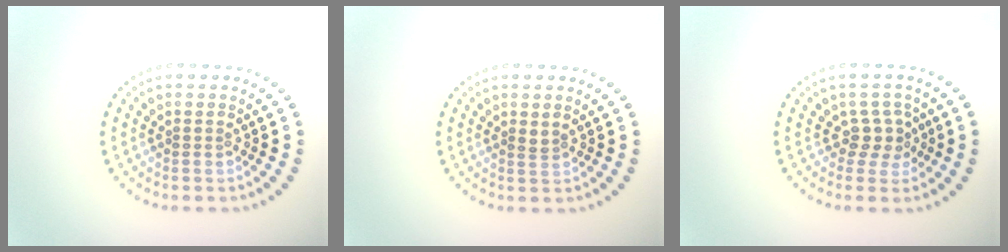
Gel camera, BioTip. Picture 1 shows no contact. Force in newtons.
{"total": 0.8, "press": 0.6, "slide": 0.6}
{"total": 2.0, "press": 1.6, "slide": 1.2}